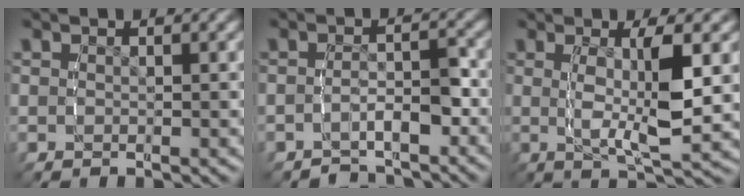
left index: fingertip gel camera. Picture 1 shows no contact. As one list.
[{"total": 3.6, "force": [-3.1, 1.6, 1.0], "torque": [-0.034, -0.007, -0.049]}, {"total": 5.9, "force": [0.3, 1.1, 5.8], "torque": [-0.110, -0.009, 0.012]}]